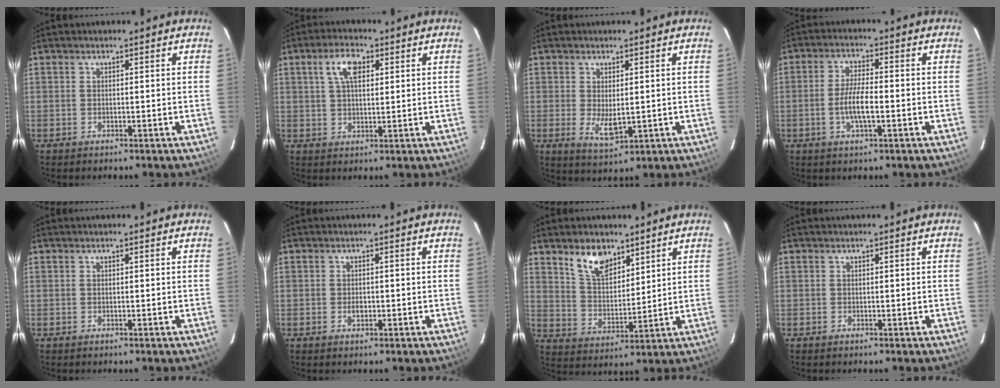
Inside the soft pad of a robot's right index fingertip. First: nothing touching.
{"total": 5.9, "force": [2.2, 2.8, 4.6], "torque": [-0.087, 0.015, 0.040]}
{"total": 4.7, "force": [-0.3, 2.2, 4.1], "torque": [-0.071, -0.015, 0.003]}
{"total": 6.0, "force": [-1.7, 1.4, 5.6], "torque": [-0.111, -0.002, -0.032]}
{"total": 0.0}
{"total": 1.5, "force": [-0.5, 1.1, 0.9], "torque": [-0.016, 0.001, -0.007]}
{"total": 8.8, "force": [5.9, 4.4, 4.8], "torque": [-0.084, 0.009, 0.117]}
{"total": 0.0}